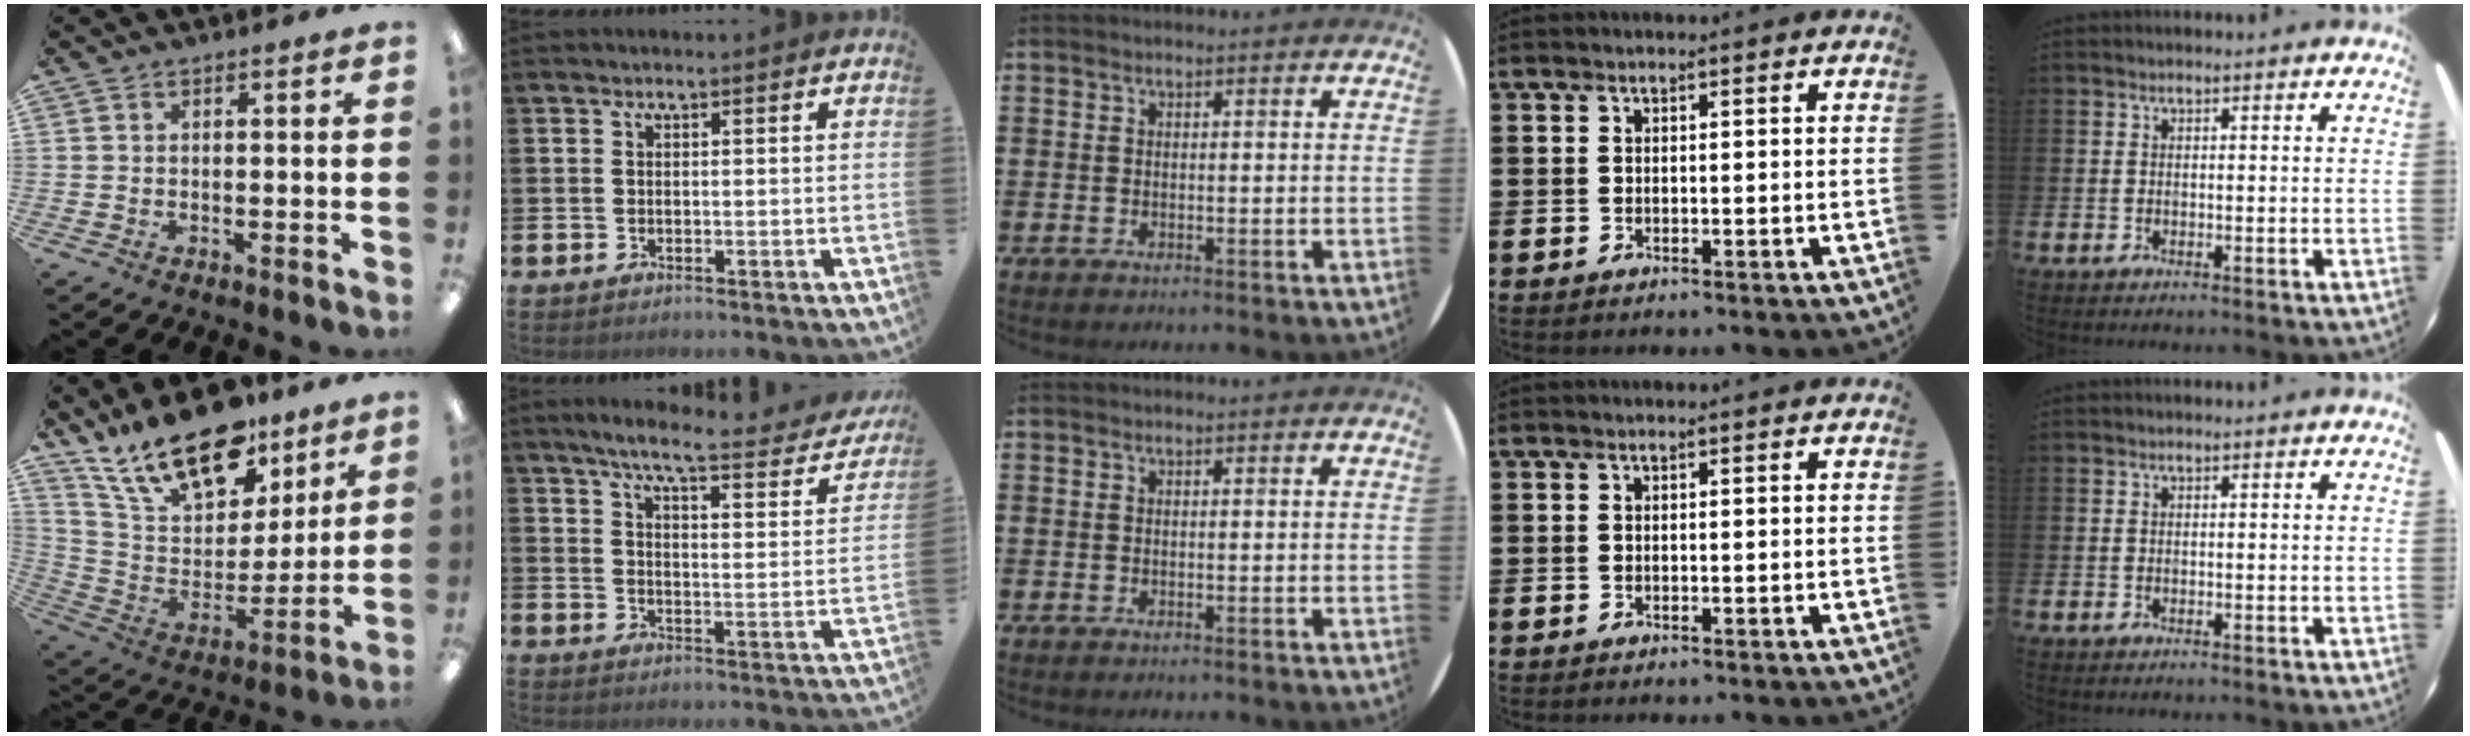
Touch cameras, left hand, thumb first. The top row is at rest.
{"thumb": {"total": 21.6, "force": [15.5, 10.1, 11.2], "torque": [-0.211, -0.092, 0.279]}, "index": {"total": 6.4, "force": [5.6, 0.5, 3.1], "torque": [-0.078, -0.038, 0.089]}}